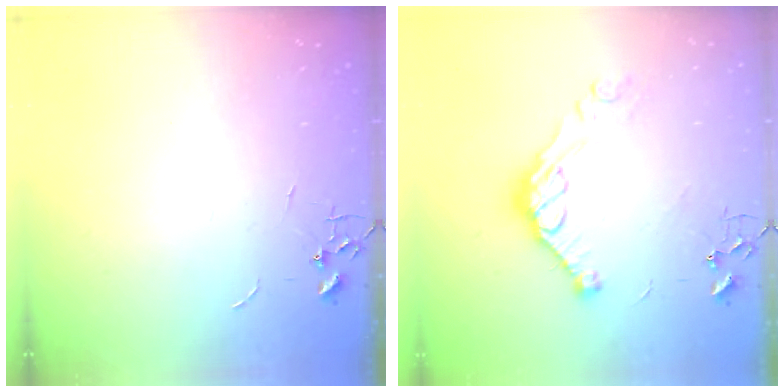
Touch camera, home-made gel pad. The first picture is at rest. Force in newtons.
{"total": 12.2, "press": 12.1, "slide": 0.9}